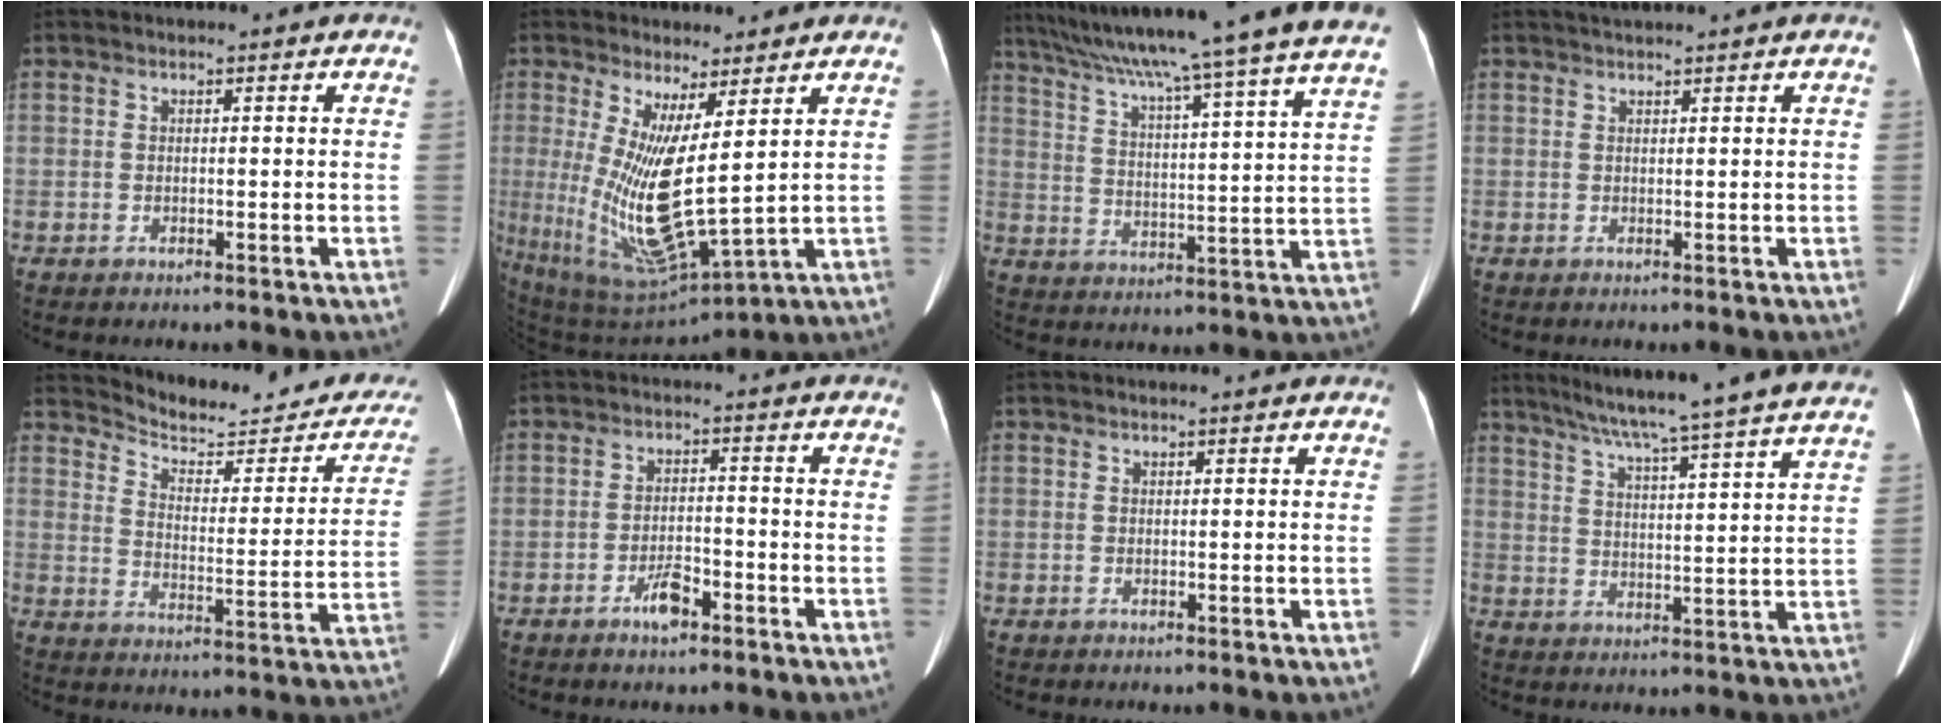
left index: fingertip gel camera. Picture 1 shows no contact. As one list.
[{"total": 12.5, "force": [2.0, 2.1, 12.1], "torque": [-0.250, -0.032, 0.051]}, {"total": 27.1, "force": [23.5, -2.1, 13.4], "torque": [-0.225, -0.036, 0.316]}, {"total": 1.8, "force": [1.5, -0.3, 0.8], "torque": [-0.011, 0.017, 0.033]}, {"total": 20.3, "force": [19.1, 4.4, 5.3], "torque": [-0.052, -0.066, 0.229]}, {"total": 3.5, "force": [-2.4, 1.1, 2.3], "torque": [-0.044, 0.003, -0.043]}, {"total": 0.0}, {"total": 23.6, "force": [20.8, -1.7, 11.0], "torque": [-0.180, -0.026, 0.270]}]